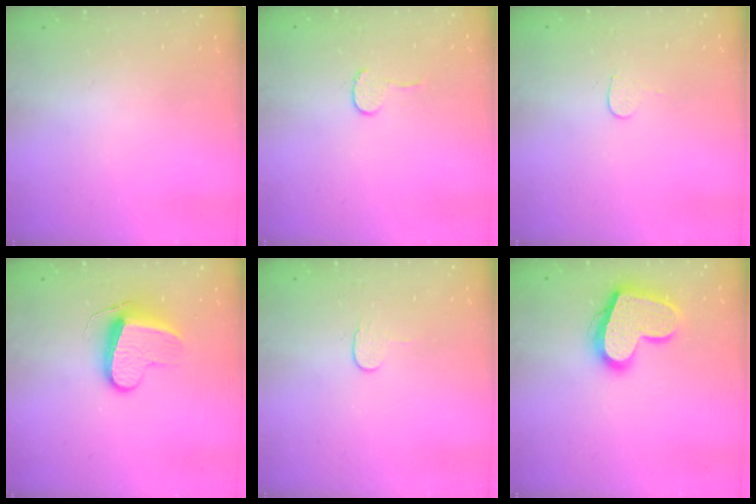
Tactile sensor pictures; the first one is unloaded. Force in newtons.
{"total": 3.7, "press": 3.7, "slide": 0.4}
{"total": 4.9, "press": 4.9, "slide": 0.3}
{"total": 9.2, "press": 9.2, "slide": 0.2}
{"total": 3.7, "press": 3.7, "slide": 0.4}
{"total": 17.7, "press": 17.6, "slide": 1.5}